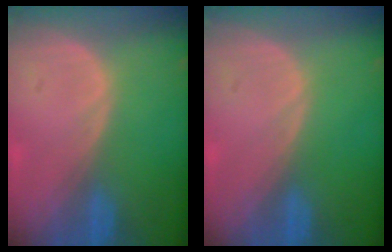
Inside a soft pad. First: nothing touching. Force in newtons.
{"total": 0.0}